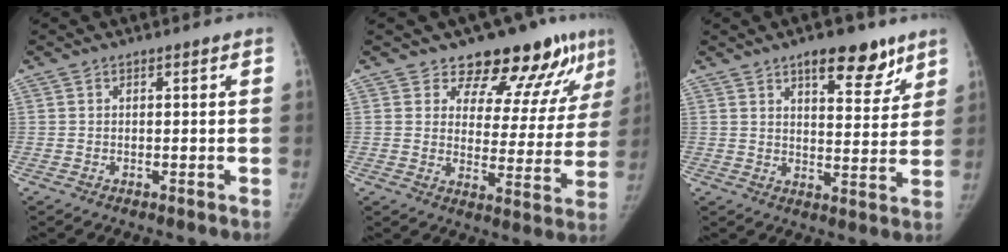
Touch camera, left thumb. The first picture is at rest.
{"total": 14.9, "force": [11.2, 7.1, 6.9], "torque": [-0.028, -0.072, 0.137]}
{"total": 10.7, "force": [7.0, 4.4, 6.8], "torque": [-0.057, -0.038, 0.100]}